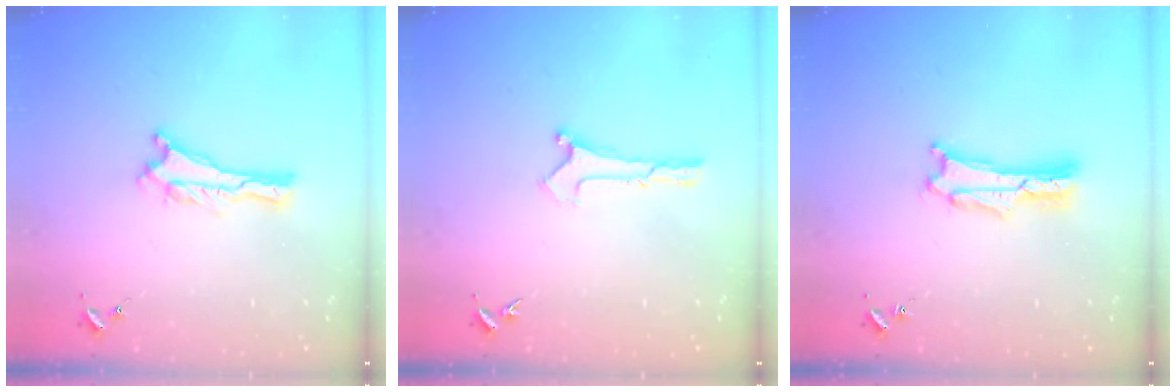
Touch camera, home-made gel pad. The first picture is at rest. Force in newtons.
{"total": 0.0}
{"total": 1.7, "press": 1.7, "slide": 0.3}